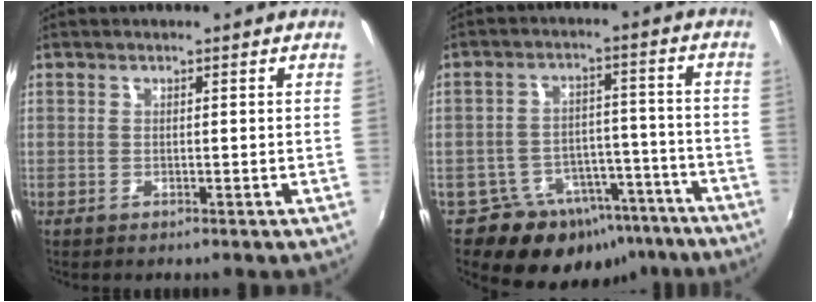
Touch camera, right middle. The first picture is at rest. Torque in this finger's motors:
{"motor_torque": [0.07, -0.79, 0.03, 0.00]}